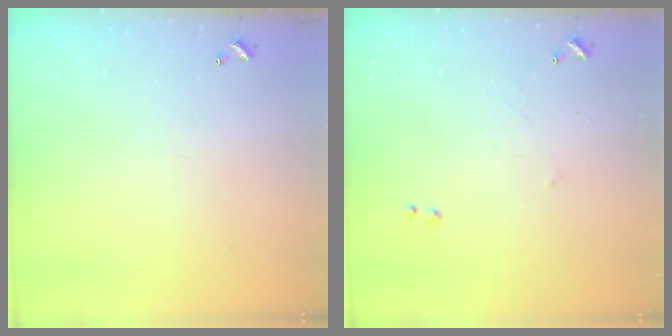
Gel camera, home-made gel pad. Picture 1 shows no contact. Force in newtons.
{"total": 2.5, "press": 2.4, "slide": 0.4}